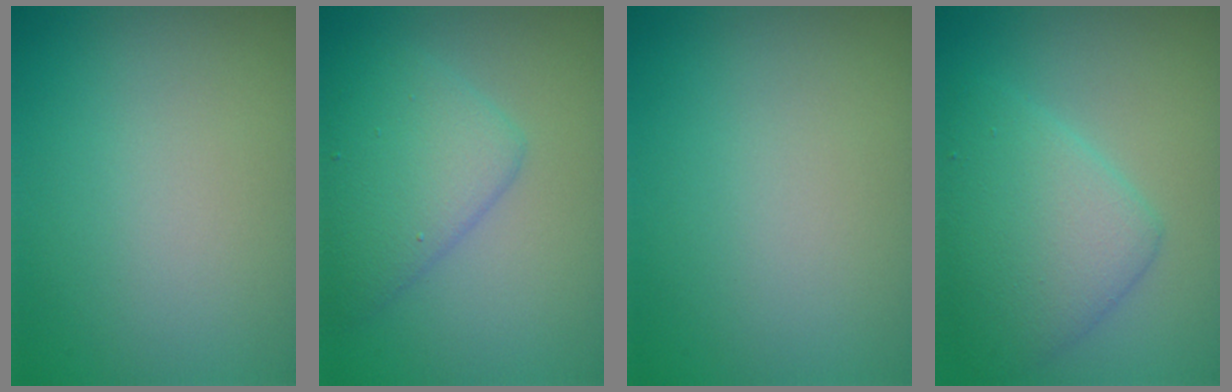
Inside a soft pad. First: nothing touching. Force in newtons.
{"total": 4.6, "press": 4.6, "slide": 0.3}
{"total": 0.0}
{"total": 5.4, "press": 5.4, "slide": 0.2}